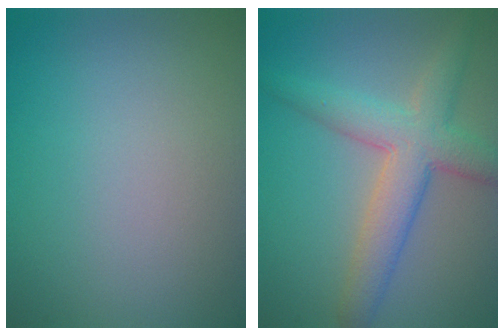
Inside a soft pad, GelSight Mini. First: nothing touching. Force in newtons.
{"total": 5.4, "press": 5.4, "slide": 0.3}